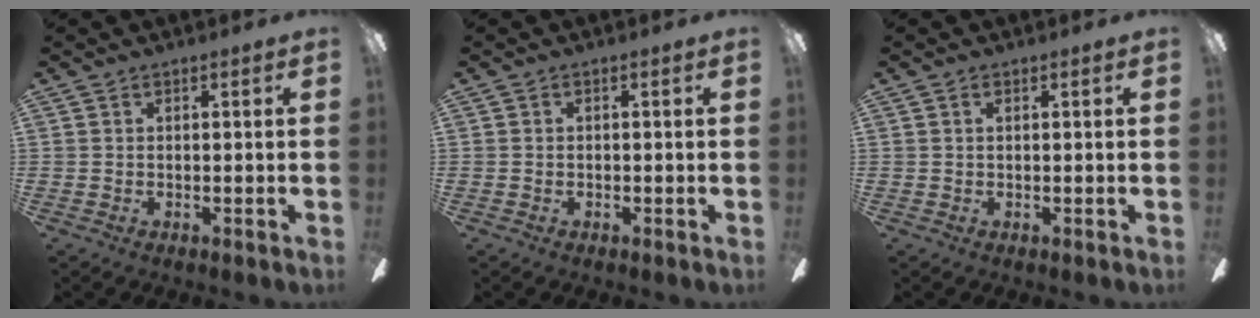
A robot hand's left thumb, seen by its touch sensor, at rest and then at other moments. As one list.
[{"total": 0.5, "force": [-0.2, 0.2, 0.4], "torque": [-0.008, 0.002, -0.005]}, {"total": 0.8, "force": [0.2, 0.3, 0.8], "torque": [-0.017, 0.004, 0.003]}]